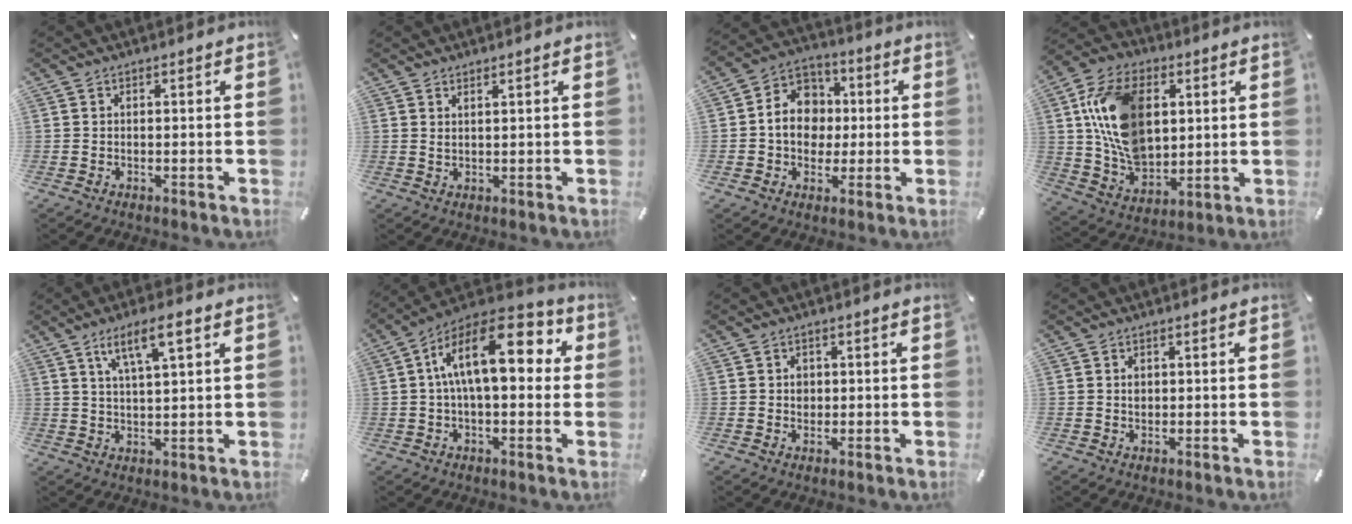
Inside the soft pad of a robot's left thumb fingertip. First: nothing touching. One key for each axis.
{"total": 1.1, "fx": 0.9, "fy": 0.1, "fz": 0.7, "tx": -0.014, "ty": -0.002, "tz": 0.016}
{"total": 10.8, "fx": -0.7, "fy": 9.4, "fz": 5.2, "tx": -0.100, "ty": 0.019, "tz": -0.013}
{"total": 18.2, "fx": 4.2, "fy": 12.7, "fz": 12.4, "tx": -0.260, "ty": 0.007, "tz": 0.082}
{"total": 7.9, "fx": 4.4, "fy": 1.9, "fz": 6.2, "tx": -0.123, "ty": -0.002, "tz": 0.075}
{"total": 17.6, "fx": 3.6, "fy": 8.5, "fz": 15.0, "tx": -0.244, "ty": -0.001, "tz": 0.059}
{"total": 2.1, "fx": 0.1, "fy": 2.0, "fz": 0.8, "tx": -0.002, "ty": 0.000, "tz": -0.004}
{"total": 1.3, "fx": 0.2, "fy": 1.1, "fz": 0.6, "tx": -0.014, "ty": 0.004, "tz": 0.004}